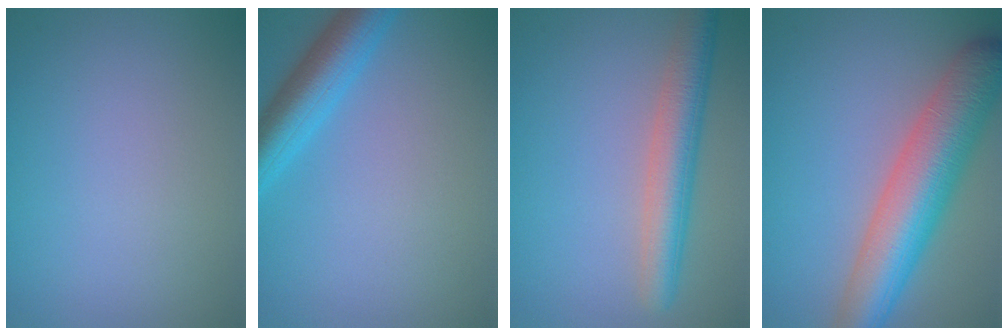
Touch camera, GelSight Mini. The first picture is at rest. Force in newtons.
{"total": 5.0, "press": 4.9, "slide": 0.3}
{"total": 4.7, "press": 4.7, "slide": 0.3}
{"total": 8.6, "press": 8.6, "slide": 0.5}